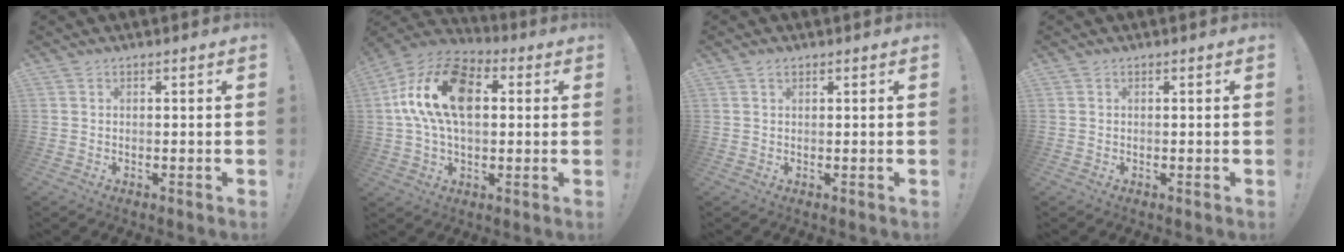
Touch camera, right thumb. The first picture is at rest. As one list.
[{"total": 19.1, "force": [3.8, 11.6, 14.7], "torque": [-0.276, 0.005, 0.066]}, {"total": 1.0, "force": [0.7, 0.6, 0.5], "torque": [-0.005, -0.001, 0.011]}, {"total": 0.0}]